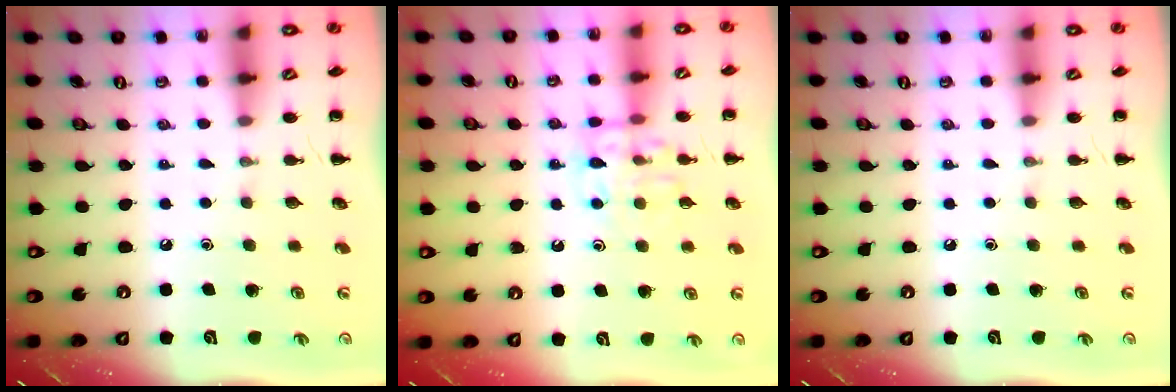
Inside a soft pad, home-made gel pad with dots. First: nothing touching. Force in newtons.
{"total": 11.3, "press": 11.3, "slide": 0.9}
{"total": 0.0}